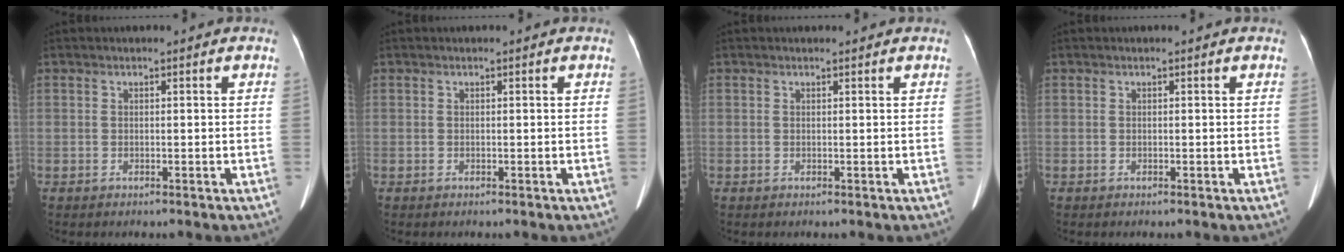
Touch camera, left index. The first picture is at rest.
{"total": 0.0}
{"total": 0.0}
{"total": 0.0}